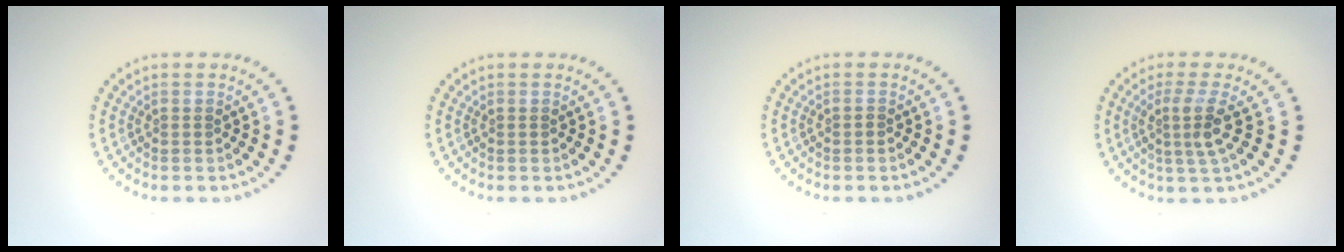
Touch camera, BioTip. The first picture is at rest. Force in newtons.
{"total": 0.0}
{"total": 0.7, "press": 0.6, "slide": 0.3}
{"total": 2.8, "press": 2.0, "slide": 2.0}